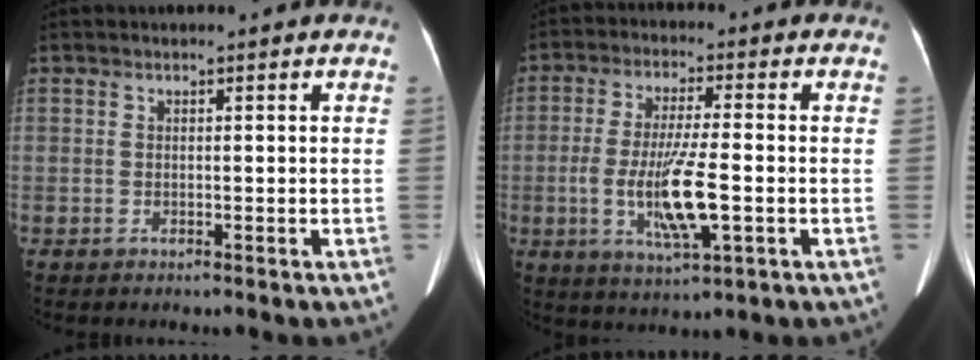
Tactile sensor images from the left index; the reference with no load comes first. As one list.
[{"total": 10.0, "force": [-2.1, 1.4, 9.6], "torque": [-0.188, -0.013, -0.036]}]